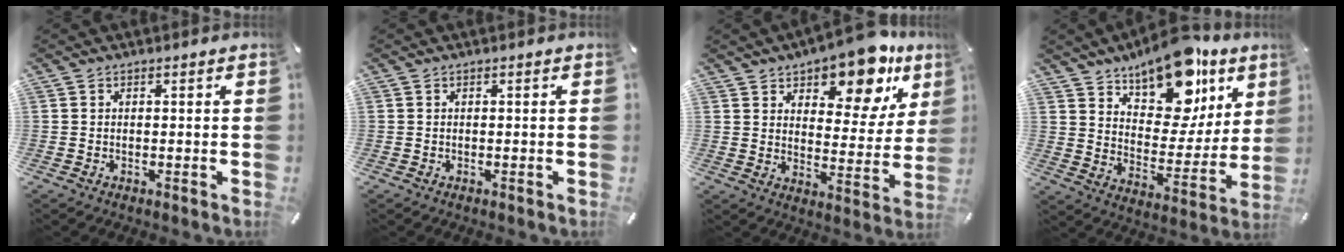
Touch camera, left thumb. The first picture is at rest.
{"total": 0.0}
{"total": 15.6, "force": [12.1, 6.6, 7.4], "torque": [-0.095, -0.093, 0.204]}
{"total": 19.7, "force": [14.2, 10.0, 9.2], "torque": [-0.130, -0.104, 0.245]}